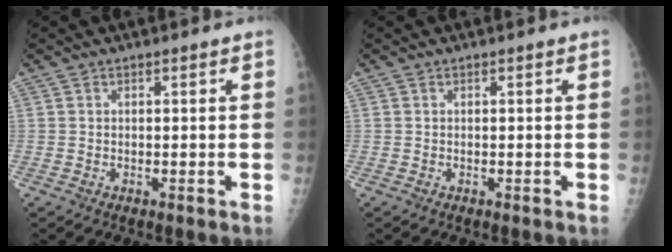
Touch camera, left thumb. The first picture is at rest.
{"total": 0.0}